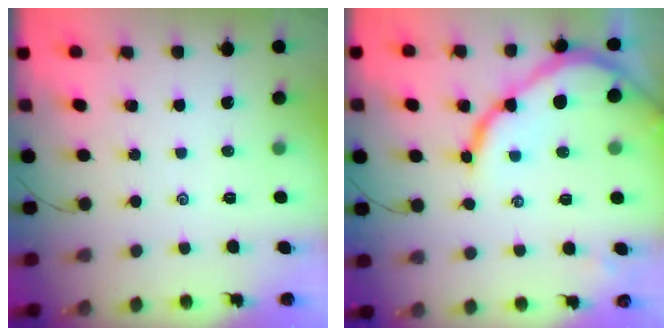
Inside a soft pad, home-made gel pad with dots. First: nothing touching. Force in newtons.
{"total": 11.0, "press": 11.0, "slide": 1.3}